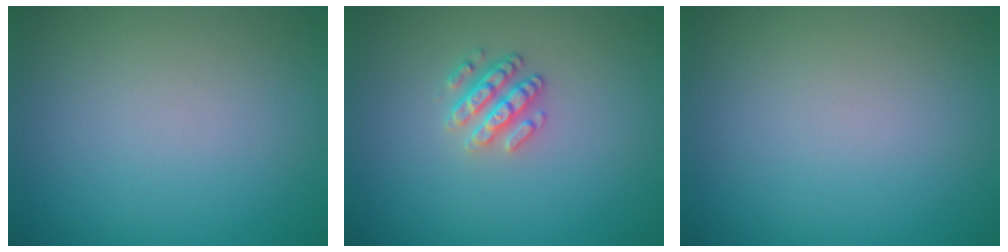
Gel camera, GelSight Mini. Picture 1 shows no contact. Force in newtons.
{"total": 2.6, "press": 2.4, "slide": 1.1}
{"total": 0.0}